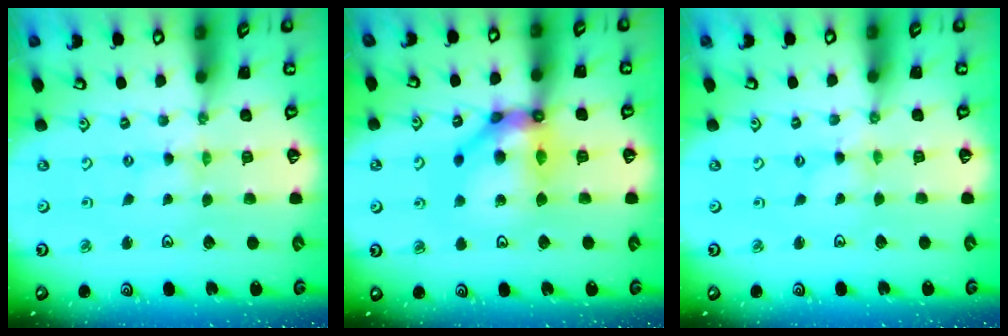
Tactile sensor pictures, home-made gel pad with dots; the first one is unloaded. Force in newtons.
{"total": 14.4, "press": 14.2, "slide": 2.8}
{"total": 0.0}